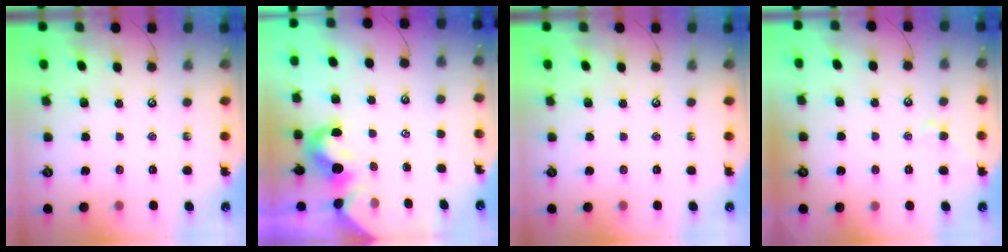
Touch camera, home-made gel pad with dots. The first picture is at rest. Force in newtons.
{"total": 1.9, "press": 1.7, "slide": 0.7}
{"total": 0.0}
{"total": 0.6, "press": 0.3, "slide": 0.5}